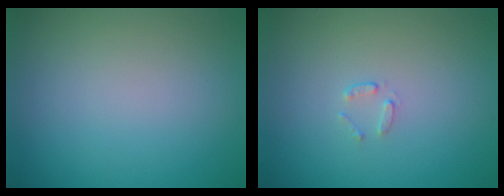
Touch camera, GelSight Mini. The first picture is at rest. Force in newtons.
{"total": 0.7, "press": 0.4, "slide": 0.6}